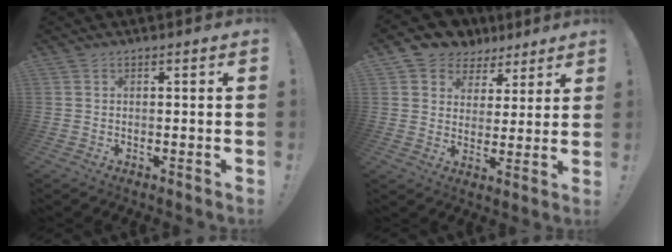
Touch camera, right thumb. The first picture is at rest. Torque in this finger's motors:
{"motor_torque": [0.50, 0.53, 0.33, 0.34, 0.00]}